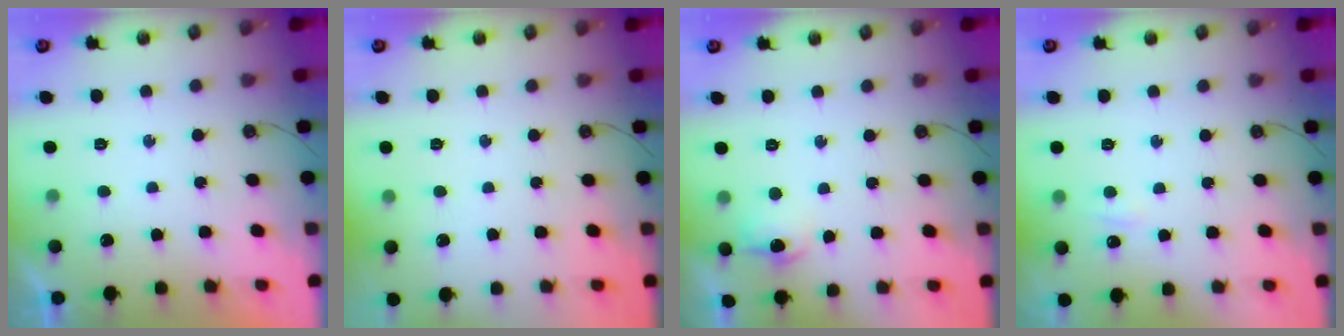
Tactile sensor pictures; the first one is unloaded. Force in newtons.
{"total": 0.0}
{"total": 7.3, "press": 7.2, "slide": 0.8}
{"total": 3.2, "press": 3.2, "slide": 0.5}